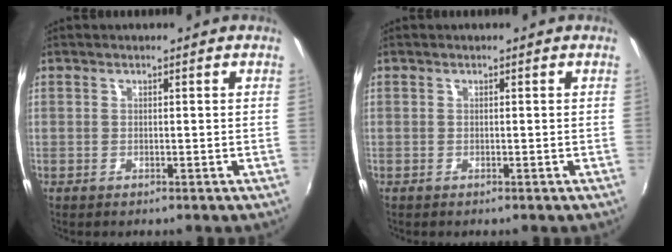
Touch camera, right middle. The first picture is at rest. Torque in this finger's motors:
{"motor_torque": [-0.26, 0.09, -0.04, -0.01]}